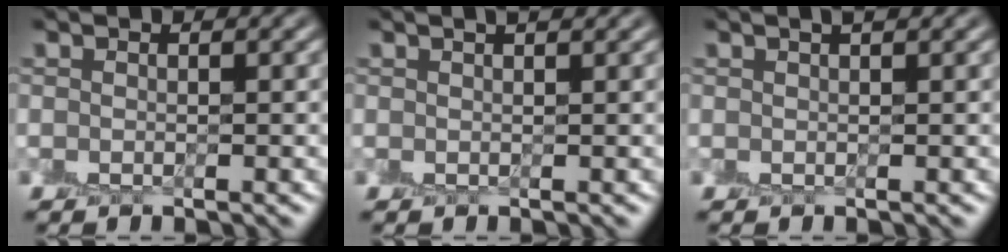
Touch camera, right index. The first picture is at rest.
{"total": 0.9, "force": [0.6, -0.2, 0.7], "torque": [-0.009, 0.008, 0.008]}
{"total": 0.9, "force": [0.5, -0.2, 0.7], "torque": [-0.011, 0.008, 0.008]}